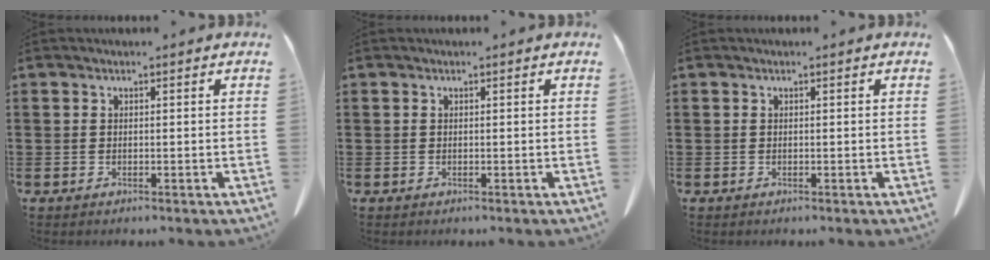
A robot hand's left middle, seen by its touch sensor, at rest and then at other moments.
{"total": 0.0}
{"total": 0.0}